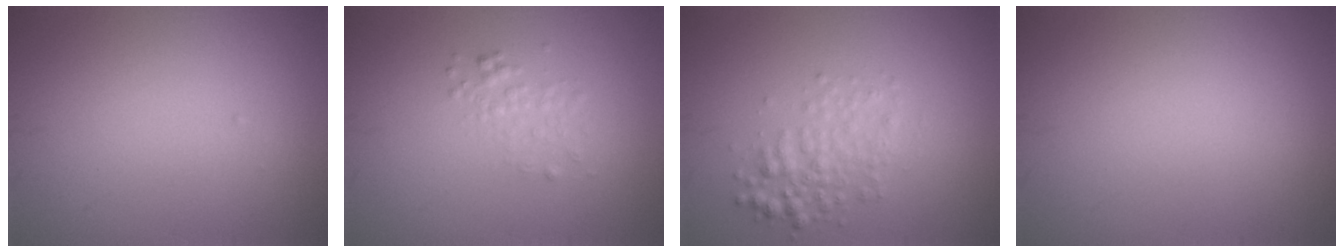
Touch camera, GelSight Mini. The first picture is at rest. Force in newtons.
{"total": 1.4, "press": 1.4, "slide": 0.1}
{"total": 2.6, "press": 2.6, "slide": 0.1}
{"total": 0.0}